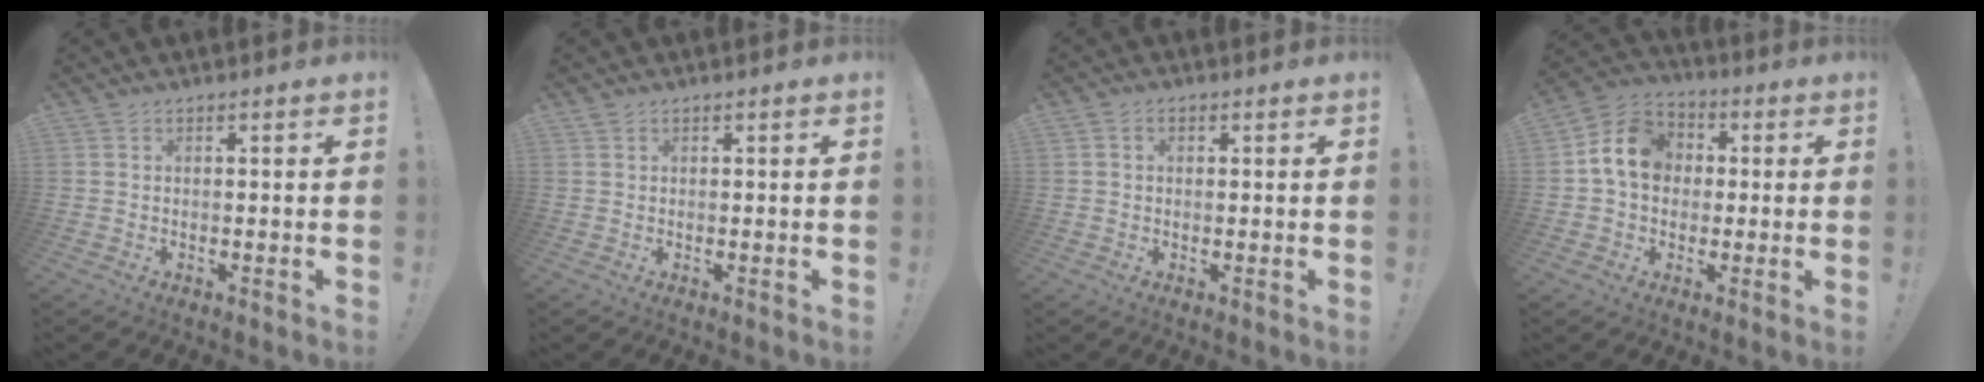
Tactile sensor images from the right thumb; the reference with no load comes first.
{"total": 0.6, "force": [0.5, 0.3, 0.0], "torque": [-0.003, 0.002, 0.010]}
{"total": 1.5, "force": [0.1, 1.2, 0.9], "torque": [-0.008, 0.002, -0.001]}
{"total": 12.3, "force": [1.6, 10.1, 6.8], "torque": [-0.111, 0.019, 0.038]}